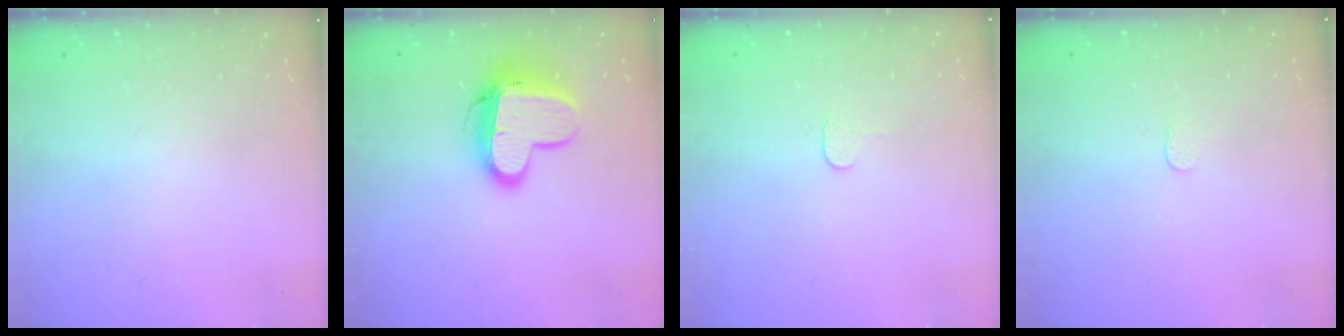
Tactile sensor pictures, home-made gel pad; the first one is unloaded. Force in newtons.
{"total": 13.5, "press": 13.5, "slide": 1.2}
{"total": 3.9, "press": 3.8, "slide": 0.4}
{"total": 2.6, "press": 2.6, "slide": 0.2}